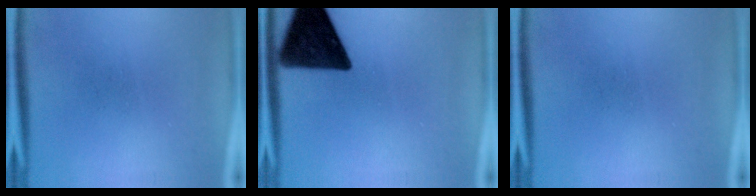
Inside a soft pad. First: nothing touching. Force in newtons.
{"total": 15.3}
{"total": 0.0}